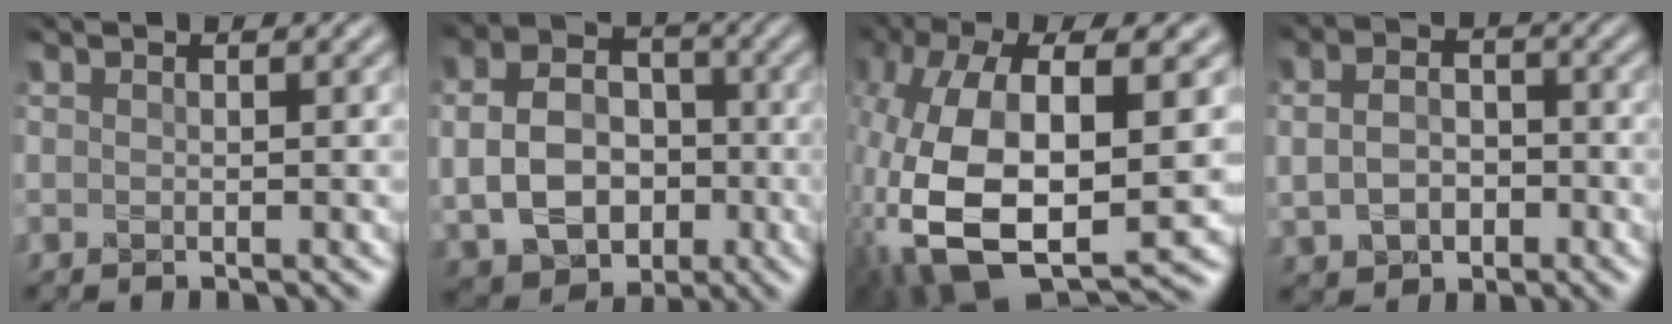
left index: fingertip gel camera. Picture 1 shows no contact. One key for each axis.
{"total": 7.7, "fx": -0.7, "fy": 5.9, "fz": 4.9, "tx": -0.098, "ty": 0.002, "tz": -0.017}
{"total": 16.4, "fx": -0.5, "fy": 8.3, "fz": 14.1, "tx": -0.330, "ty": 0.007, "tz": 0.000}
{"total": 3.7, "fx": -0.4, "fy": 2.8, "fz": 2.5, "tx": -0.053, "ty": -0.001, "tz": -0.011}